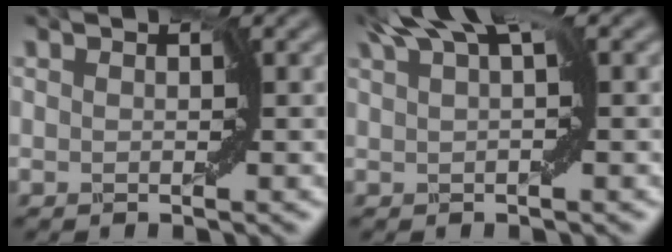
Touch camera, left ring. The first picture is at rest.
{"total": 3.8, "force": [2.1, 0.6, 3.2], "torque": [-0.048, 0.012, 0.028]}